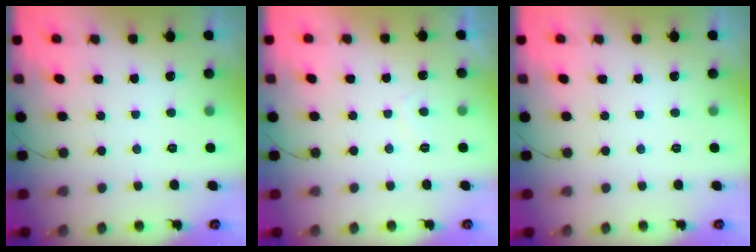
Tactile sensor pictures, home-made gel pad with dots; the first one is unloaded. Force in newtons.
{"total": 1.1, "press": 0.9, "slide": 0.6}
{"total": 0.0}